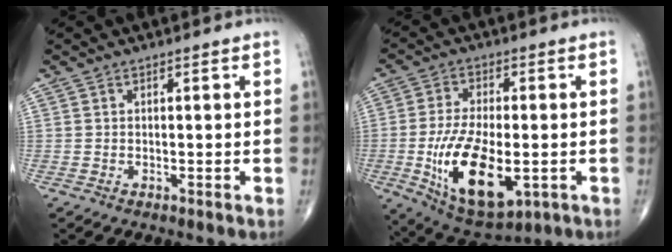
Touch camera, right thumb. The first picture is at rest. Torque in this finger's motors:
{"motor_torque": [-0.06, 1.25, 1.37, -0.06, 0.44]}